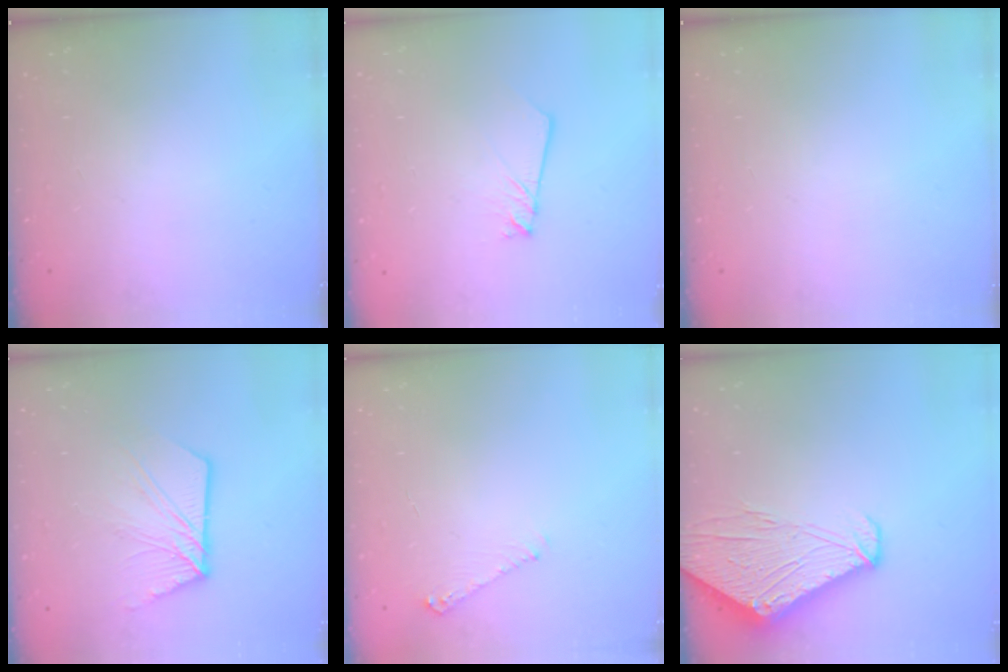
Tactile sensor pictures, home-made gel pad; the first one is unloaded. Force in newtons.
{"total": 2.4, "press": 2.4, "slide": 0.2}
{"total": 0.0}
{"total": 11.5, "press": 11.4, "slide": 1.0}
{"total": 4.7, "press": 4.7, "slide": 0.7}
{"total": 10.2, "press": 10.1, "slide": 1.3}